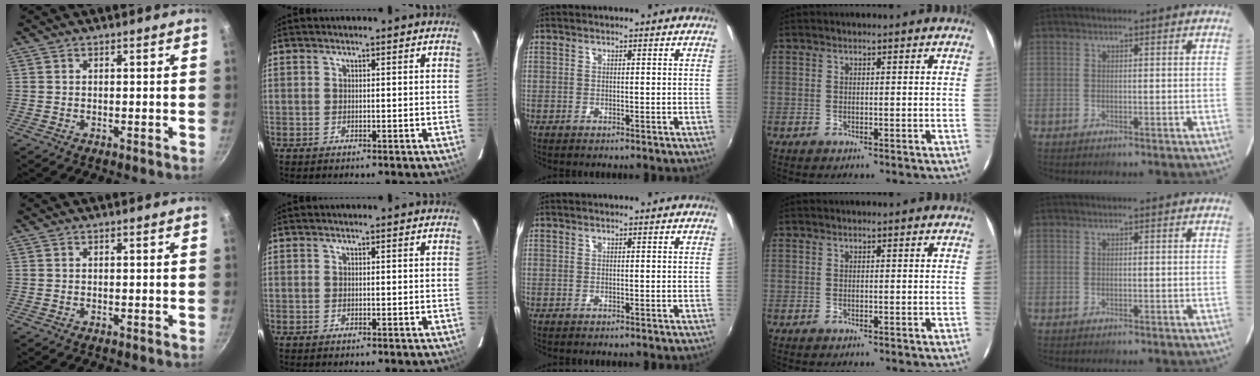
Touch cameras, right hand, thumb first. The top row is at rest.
{}